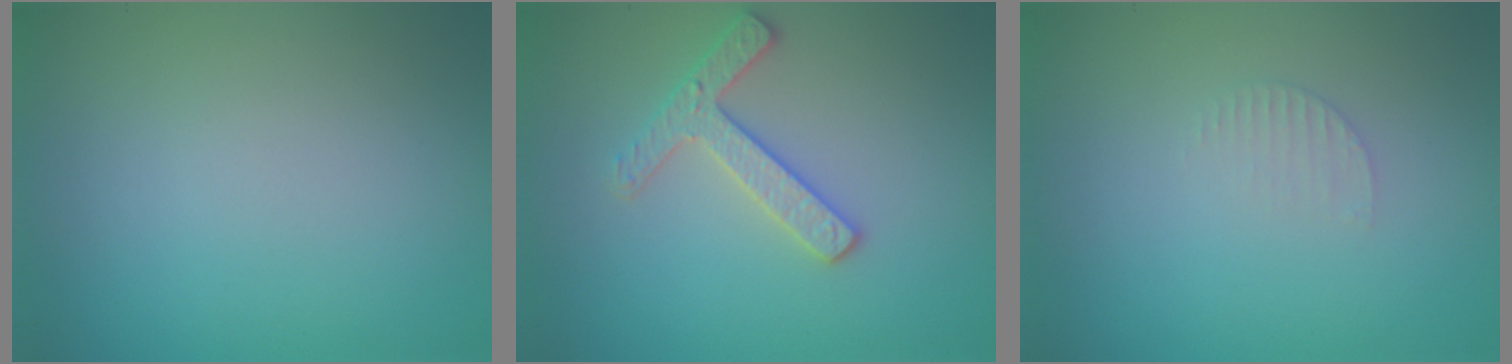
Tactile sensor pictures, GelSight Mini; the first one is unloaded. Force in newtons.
{"total": 2.6, "press": 2.6, "slide": 0.3}
{"total": 0.8, "press": 0.8, "slide": 0.2}